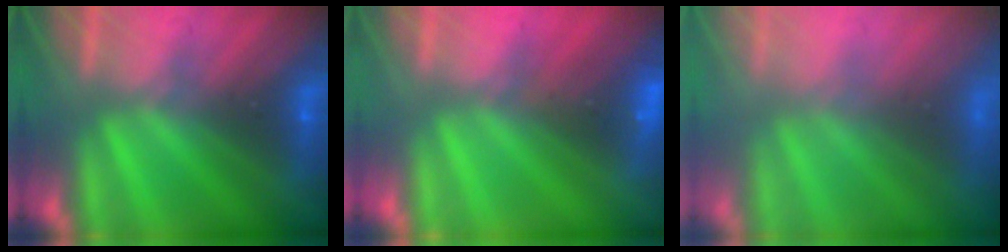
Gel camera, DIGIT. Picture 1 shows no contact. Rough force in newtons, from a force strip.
{"total": 2.6}
{"total": 8.0}